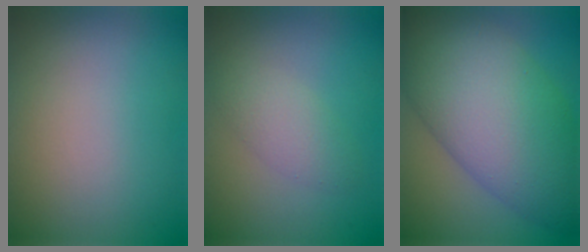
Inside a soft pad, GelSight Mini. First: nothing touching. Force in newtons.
{"total": 2.5, "press": 2.5, "slide": 0.2}
{"total": 13.0, "press": 13.0, "slide": 0.2}